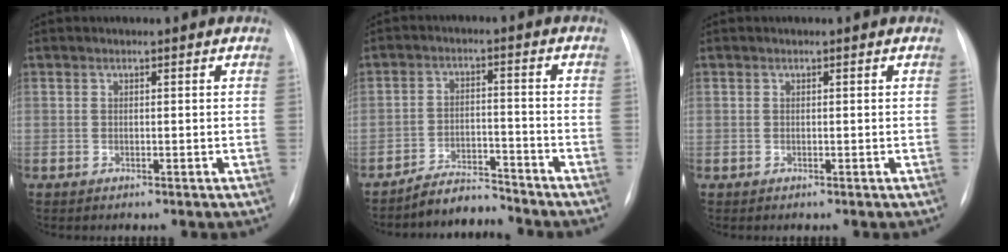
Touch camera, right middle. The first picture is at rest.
{"total": 5.1, "force": [-5.0, 0.6, 0.0], "torque": [-0.002, 0.000, -0.083]}
{"total": 0.0}